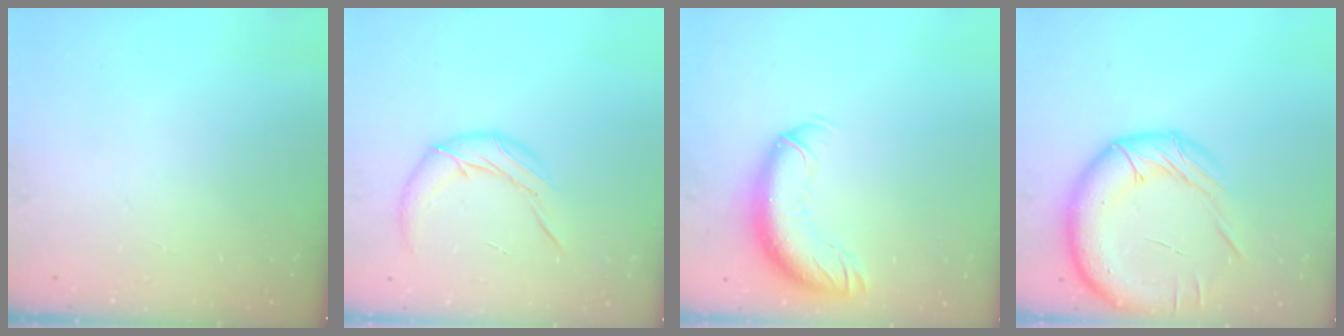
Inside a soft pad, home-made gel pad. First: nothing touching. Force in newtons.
{"total": 11.2, "press": 10.9, "slide": 2.4}
{"total": 13.1, "press": 12.8, "slide": 2.9}
{"total": 20.3, "press": 19.9, "slide": 4.2}